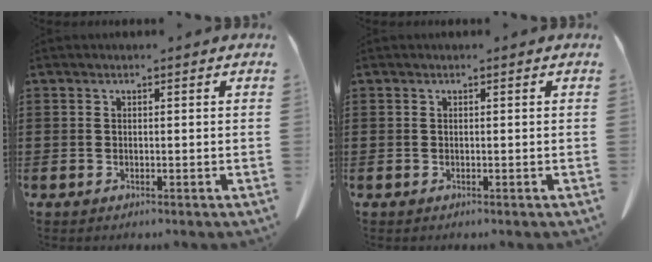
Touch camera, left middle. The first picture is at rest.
{"total": 0.0}